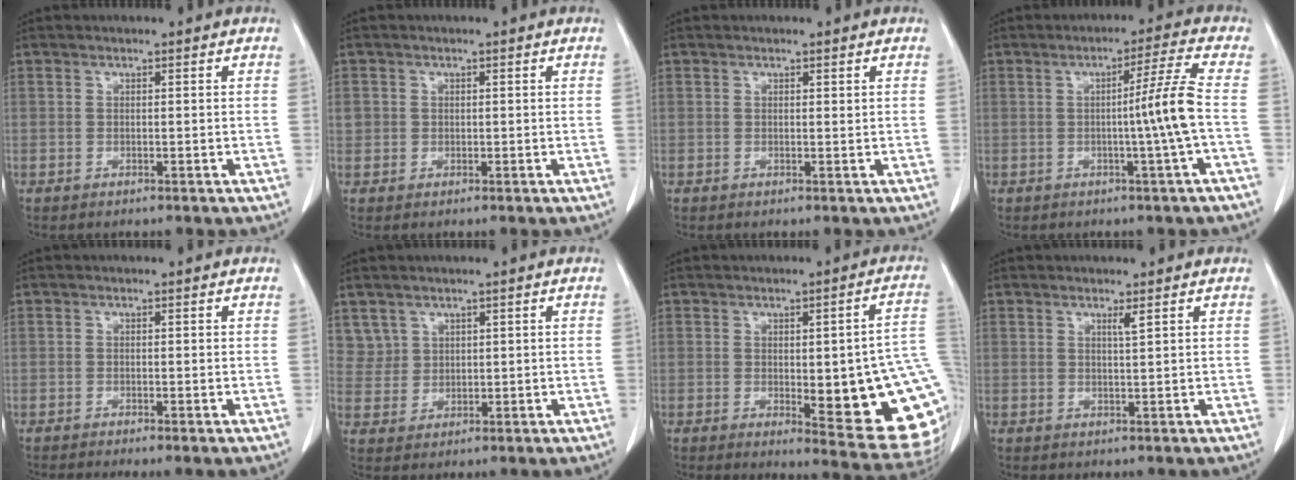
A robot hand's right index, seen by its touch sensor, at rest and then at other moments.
{"total": 1.6, "force": [0.2, 1.6, 0.3], "torque": [0.002, 0.006, 0.004]}
{"total": 0.0}
{"total": 6.4, "force": [-0.9, -2.1, 5.9], "torque": [-0.089, 0.002, -0.013]}
{"total": 1.5, "force": [-1.0, 0.1, 1.2], "torque": [-0.019, -0.004, -0.019]}
{"total": 3.6, "force": [2.3, 2.8, -0.2], "torque": [0.013, 0.003, 0.047]}
{"total": 19.4, "force": [-1.8, 4.1, 18.9], "torque": [-0.153, 0.004, -0.003]}
{"total": 0.8, "force": [0.4, -0.2, 0.7], "torque": [-0.017, -0.004, 0.010]}